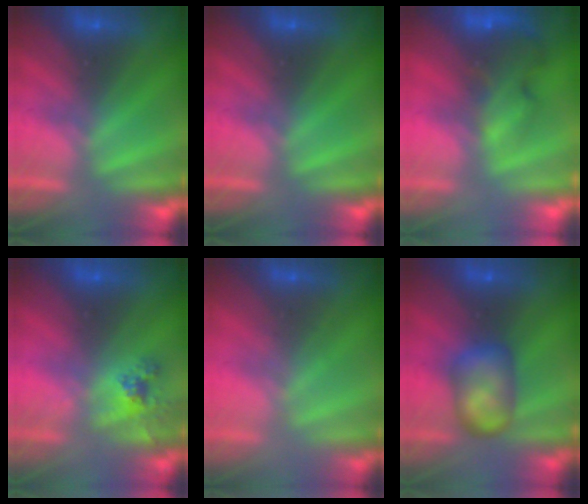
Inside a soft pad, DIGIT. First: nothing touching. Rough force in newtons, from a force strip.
{"total": 0.0}
{"total": 7.7}
{"total": 2.6}
{"total": 2.2}
{"total": 7.8}